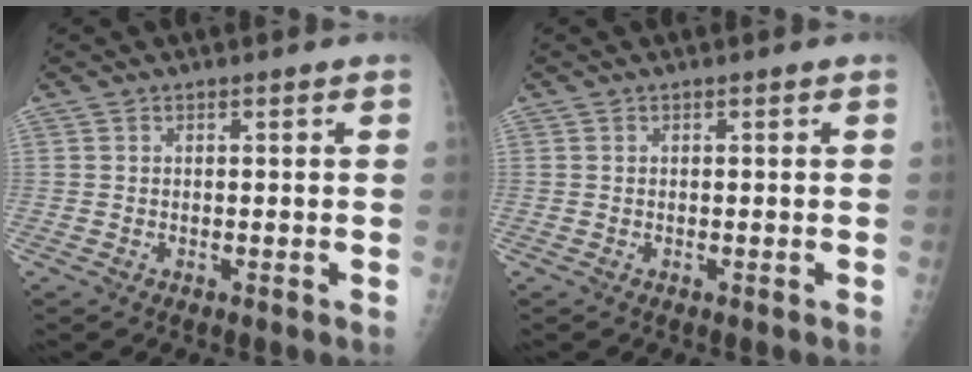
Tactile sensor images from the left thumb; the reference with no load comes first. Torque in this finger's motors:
{"motor_torque": [0.00, 0.00, -0.03, -0.03, 0.00]}